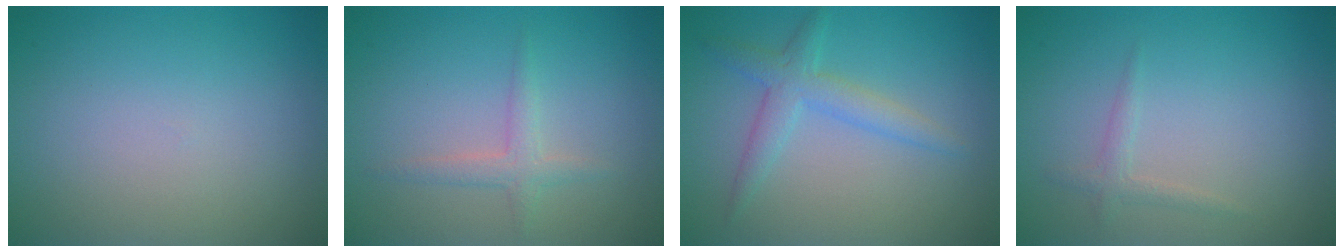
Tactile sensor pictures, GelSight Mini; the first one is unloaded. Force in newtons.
{"total": 1.7, "press": 1.7, "slide": 0.1}
{"total": 2.7, "press": 2.7, "slide": 0.0}
{"total": 1.1, "press": 1.1, "slide": 0.0}